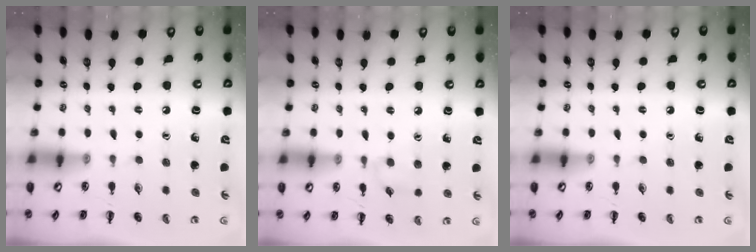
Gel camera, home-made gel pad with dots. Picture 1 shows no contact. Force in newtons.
{"total": 4.8, "press": 4.4, "slide": 1.9}
{"total": 0.0}